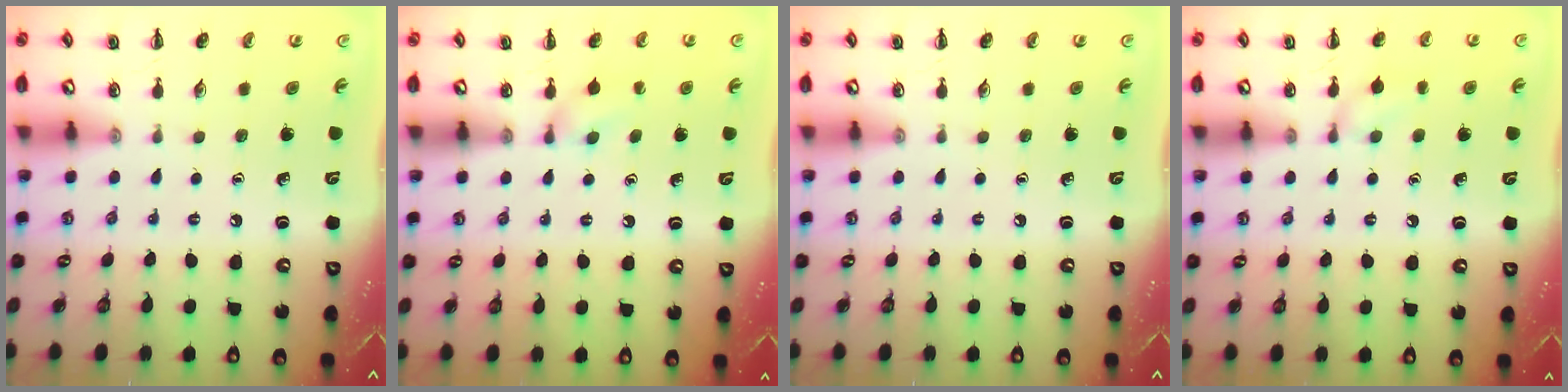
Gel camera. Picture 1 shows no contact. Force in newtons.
{"total": 5.4, "press": 5.1, "slide": 1.7}
{"total": 0.0}
{"total": 7.4, "press": 7.0, "slide": 2.4}